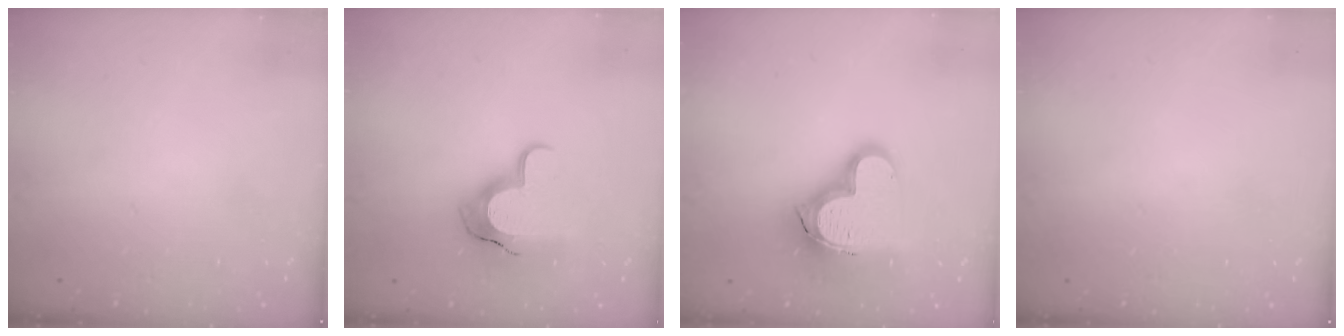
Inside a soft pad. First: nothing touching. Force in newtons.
{"total": 12.9, "press": 12.9, "slide": 0.9}
{"total": 19.3, "press": 19.2, "slide": 1.8}
{"total": 0.8, "press": 0.8, "slide": 0.1}